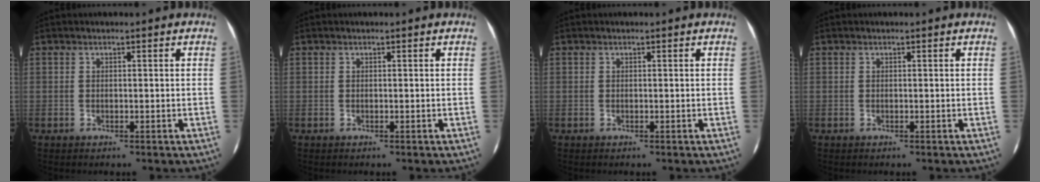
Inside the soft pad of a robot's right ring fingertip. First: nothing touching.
{"total": 0.0}
{"total": 0.0}
{"total": 0.0}